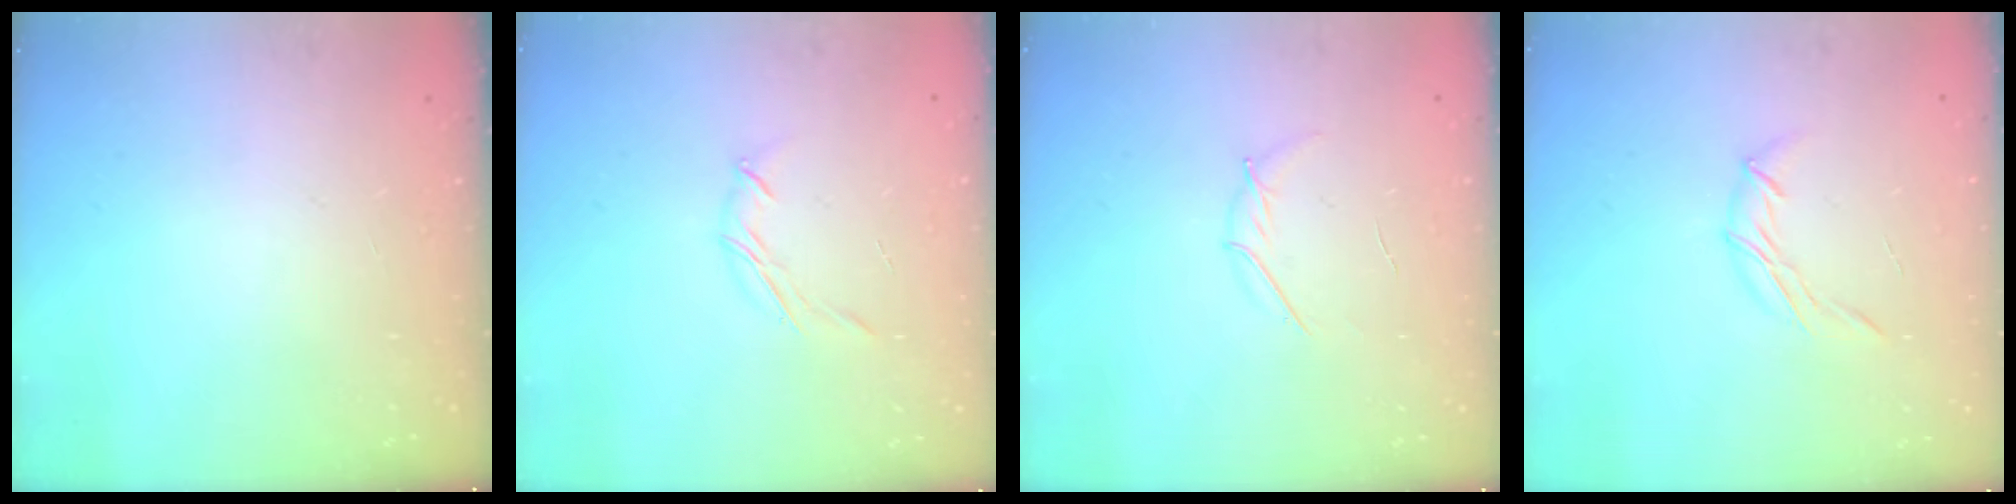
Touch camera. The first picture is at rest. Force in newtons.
{"total": 4.0, "press": 3.9, "slide": 0.9}
{"total": 3.9, "press": 3.7, "slide": 1.1}
{"total": 6.5, "press": 6.5, "slide": 0.4}